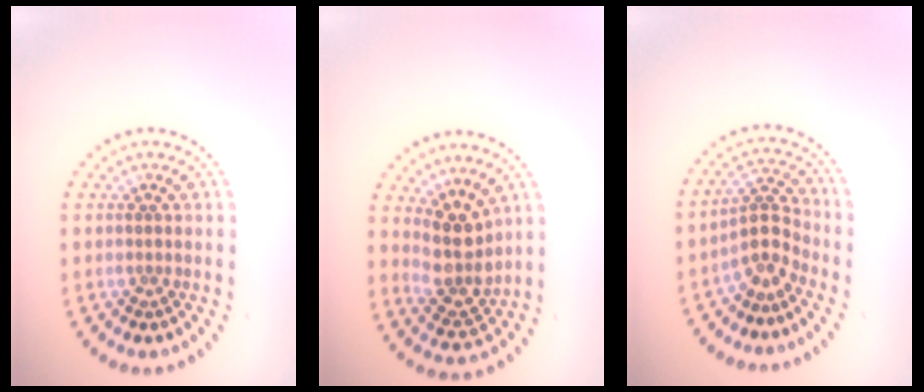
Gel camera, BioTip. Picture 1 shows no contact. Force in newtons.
{"total": 3.7, "press": 2.9, "slide": 2.2}
{"total": 2.8, "press": 2.1, "slide": 1.9}